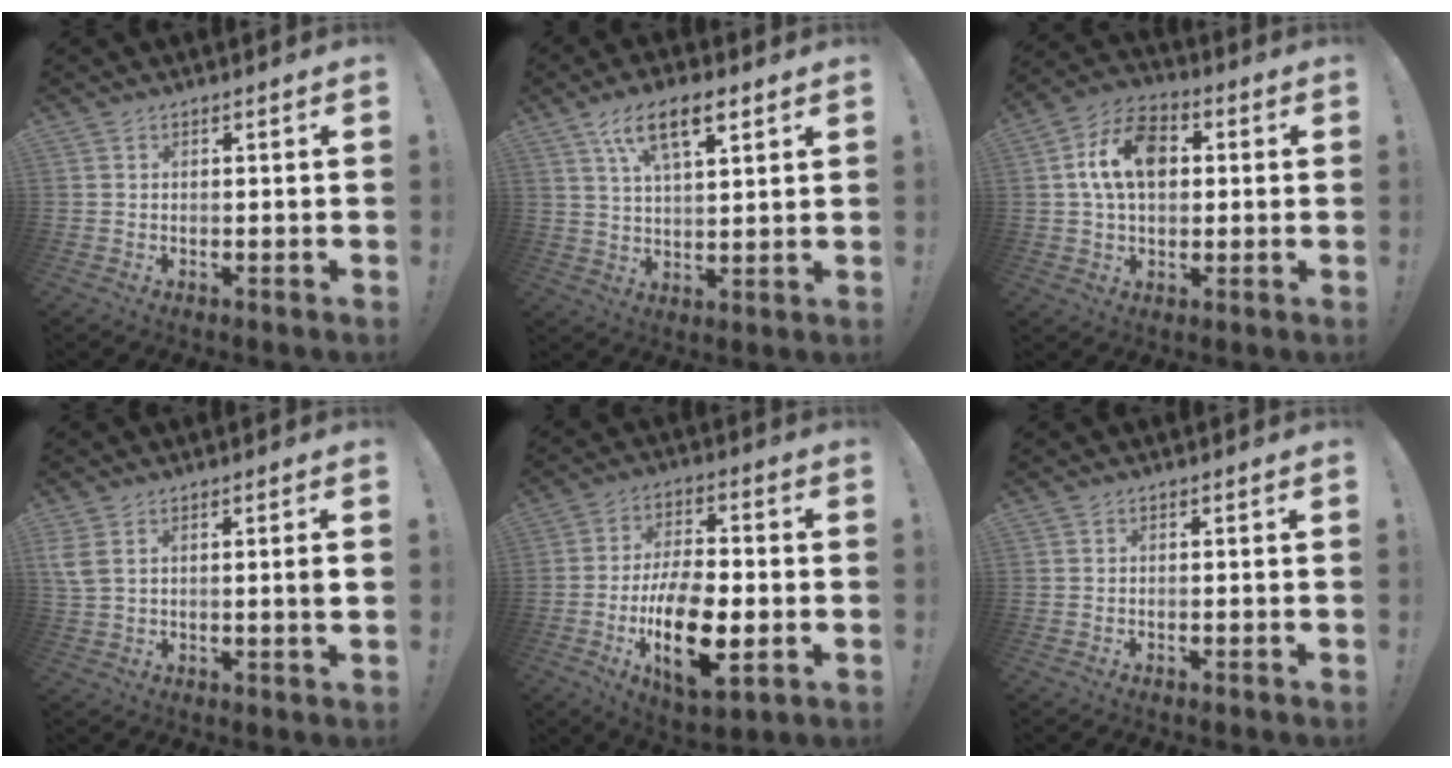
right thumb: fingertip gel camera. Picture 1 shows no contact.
{"total": 11.2, "force": [6.1, 4.5, 8.3], "torque": [-0.137, -0.012, 0.107]}
{"total": 13.9, "force": [2.9, 9.5, 9.7], "torque": [-0.152, 0.007, 0.055]}
{"total": 4.3, "force": [1.4, 0.8, 4.0], "torque": [-0.081, -0.005, 0.028]}
{"total": 18.4, "force": [-4.6, 8.9, 15.4], "torque": [-0.262, 0.008, -0.072]}
{"total": 0.0}